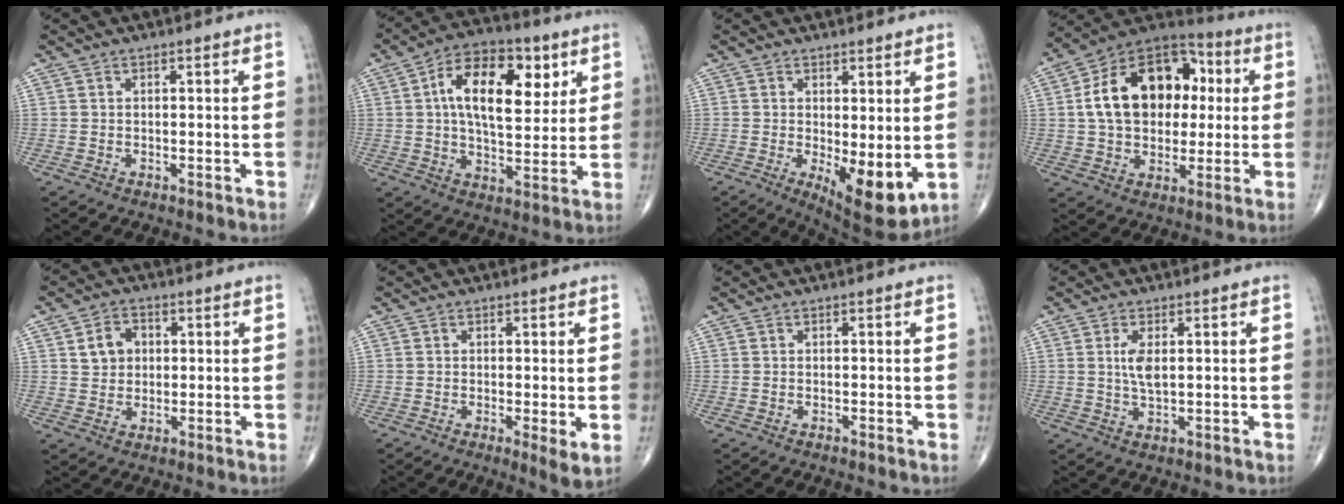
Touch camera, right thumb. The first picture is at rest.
{"total": 16.6, "force": [5.0, 8.8, 13.2], "torque": [-0.185, -0.004, 0.078]}
{"total": 9.7, "force": [-1.2, 3.6, 9.0], "torque": [-0.125, -0.028, -0.006]}
{"total": 20.6, "force": [3.0, 14.1, 14.7], "torque": [-0.210, 0.023, 0.047]}
{"total": 5.5, "force": [1.4, 4.4, 3.0], "torque": [-0.033, 0.000, 0.022]}
{"total": 3.6, "force": [-0.3, 0.7, 3.5], "torque": [-0.061, -0.015, -0.010]}
{"total": 0.0}
{"total": 4.1, "force": [0.8, 1.6, 3.7], "torque": [-0.077, -0.007, 0.018]}